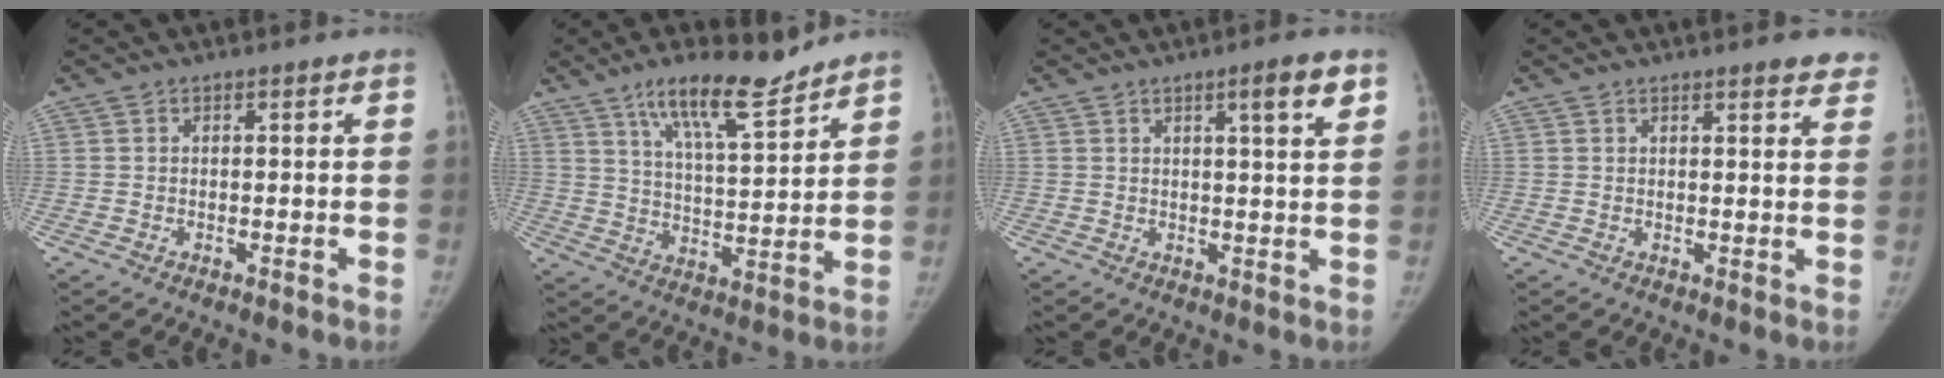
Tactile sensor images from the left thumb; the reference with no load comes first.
{"total": 13.0, "force": [9.5, 3.1, 8.2], "torque": [-0.123, -0.059, 0.167]}
{"total": 5.4, "force": [2.9, 0.9, 4.5], "torque": [-0.052, -0.013, 0.039]}
{"total": 5.2, "force": [4.2, 1.3, 2.8], "torque": [-0.004, -0.012, 0.039]}